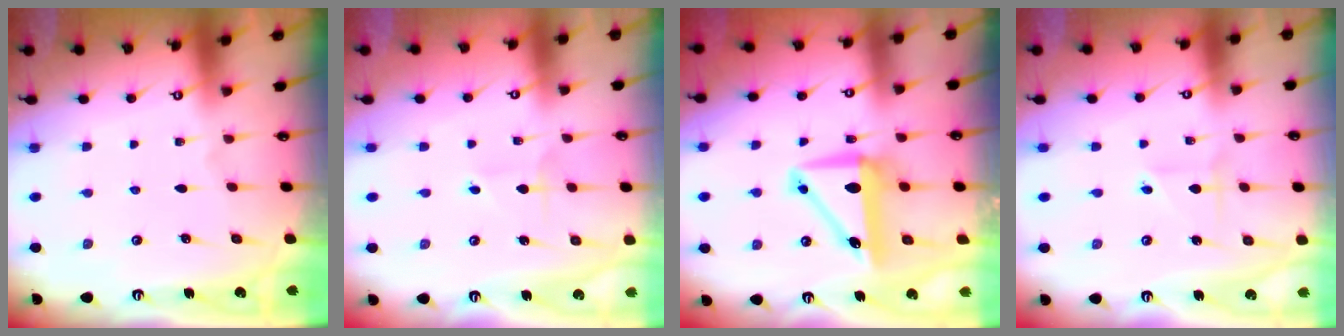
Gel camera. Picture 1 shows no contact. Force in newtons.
{"total": 2.3, "press": 2.3, "slide": 0.2}
{"total": 8.9, "press": 8.7, "slide": 2.0}
{"total": 1.9, "press": 1.9, "slide": 0.2}